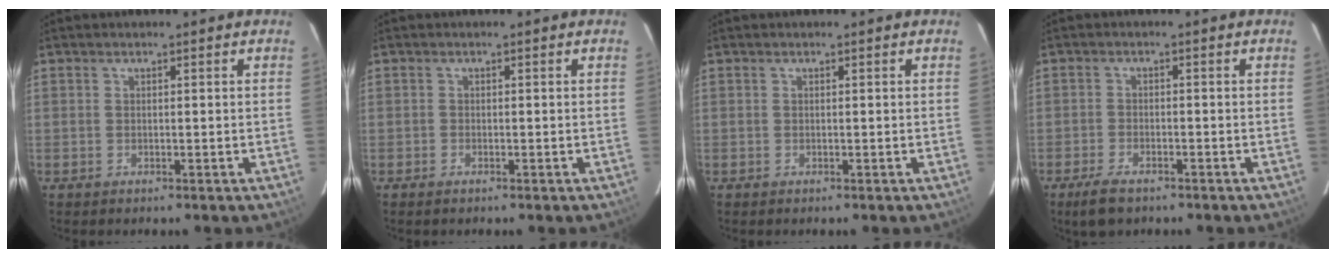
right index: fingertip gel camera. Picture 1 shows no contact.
{"total": 0.5, "force": [-0.4, 0.2, 0.2], "torque": [-0.004, 0.000, -0.010]}
{"total": 0.0}
{"total": 4.9, "force": [-3.6, 1.9, 2.8], "torque": [-0.073, -0.009, -0.066]}